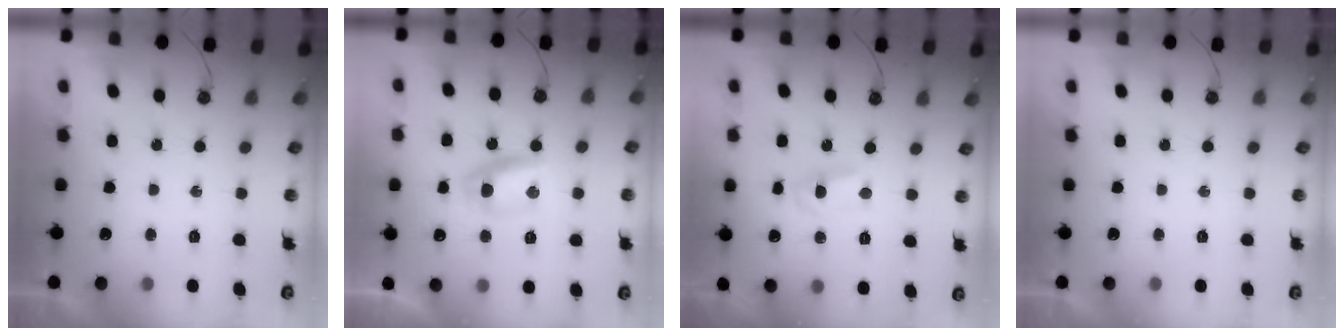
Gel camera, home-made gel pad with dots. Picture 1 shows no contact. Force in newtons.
{"total": 6.7, "press": 6.7, "slide": 1.0}
{"total": 1.9, "press": 1.9, "slide": 0.2}
{"total": 0.0}